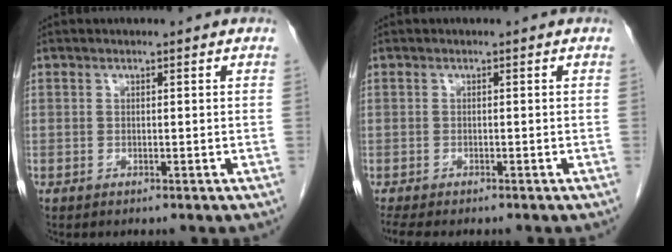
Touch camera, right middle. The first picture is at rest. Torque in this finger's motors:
{"motor_torque": [0.39, -0.21, 0.02, 0.03]}